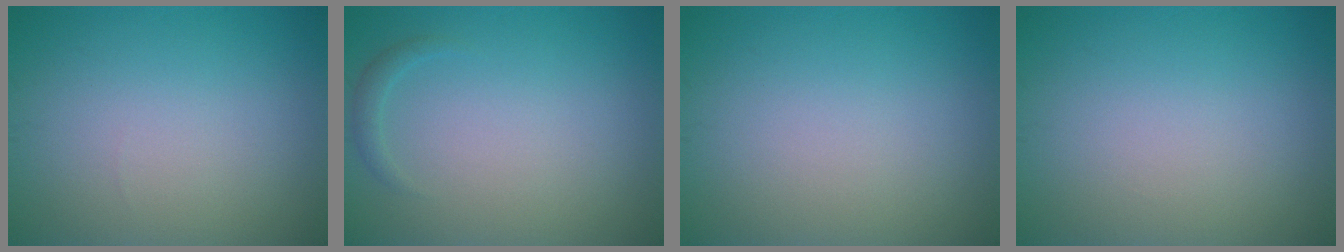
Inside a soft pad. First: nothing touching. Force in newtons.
{"total": 0.9, "press": 0.9, "slide": 0.1}
{"total": 0.0}
{"total": 0.0}